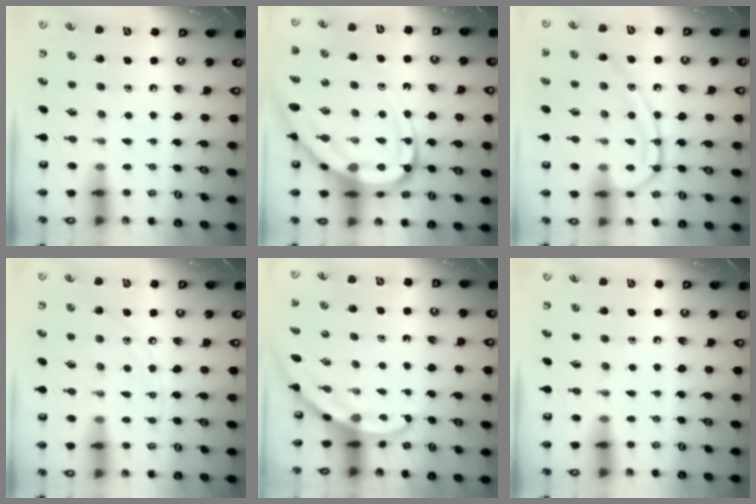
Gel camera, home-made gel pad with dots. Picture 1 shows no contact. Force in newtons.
{"total": 18.5, "press": 18.4, "slide": 1.8}
{"total": 15.0, "press": 14.9, "slide": 1.4}
{"total": 7.2, "press": 7.1, "slide": 0.8}
{"total": 3.5, "press": 3.5, "slide": 0.1}
{"total": 0.0}